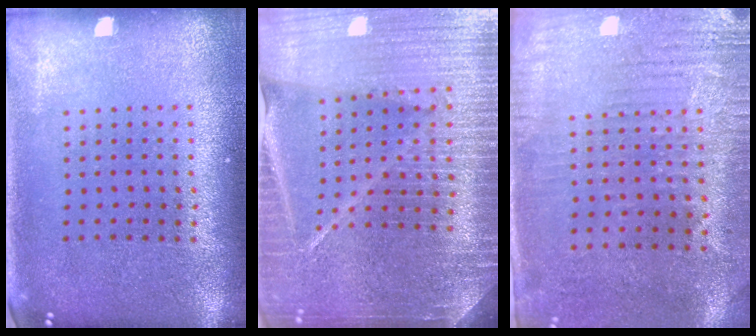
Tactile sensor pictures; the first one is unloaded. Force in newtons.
{"total": 5.8, "press": 5.0, "slide": 2.8}
{"total": 3.0, "press": 2.5, "slide": 1.7}